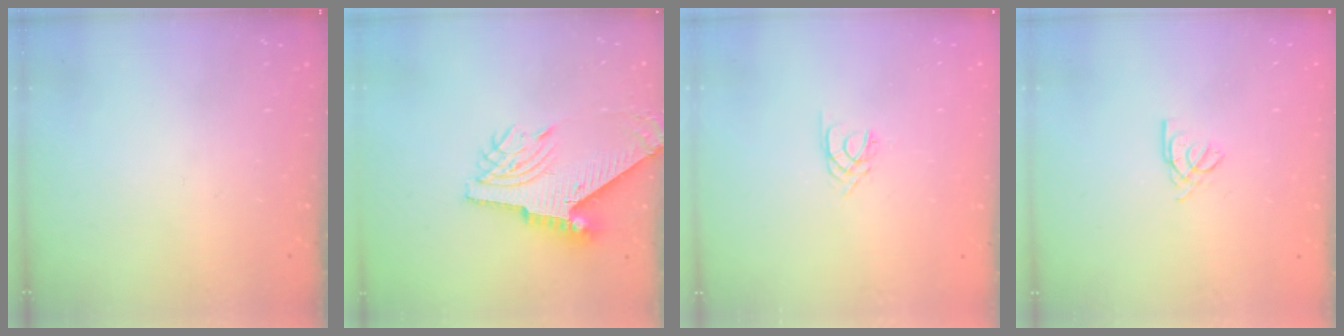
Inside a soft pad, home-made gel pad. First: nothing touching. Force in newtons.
{"total": 12.0, "press": 11.9, "slide": 1.4}
{"total": 2.1, "press": 2.1, "slide": 0.3}
{"total": 2.3, "press": 2.3, "slide": 0.5}